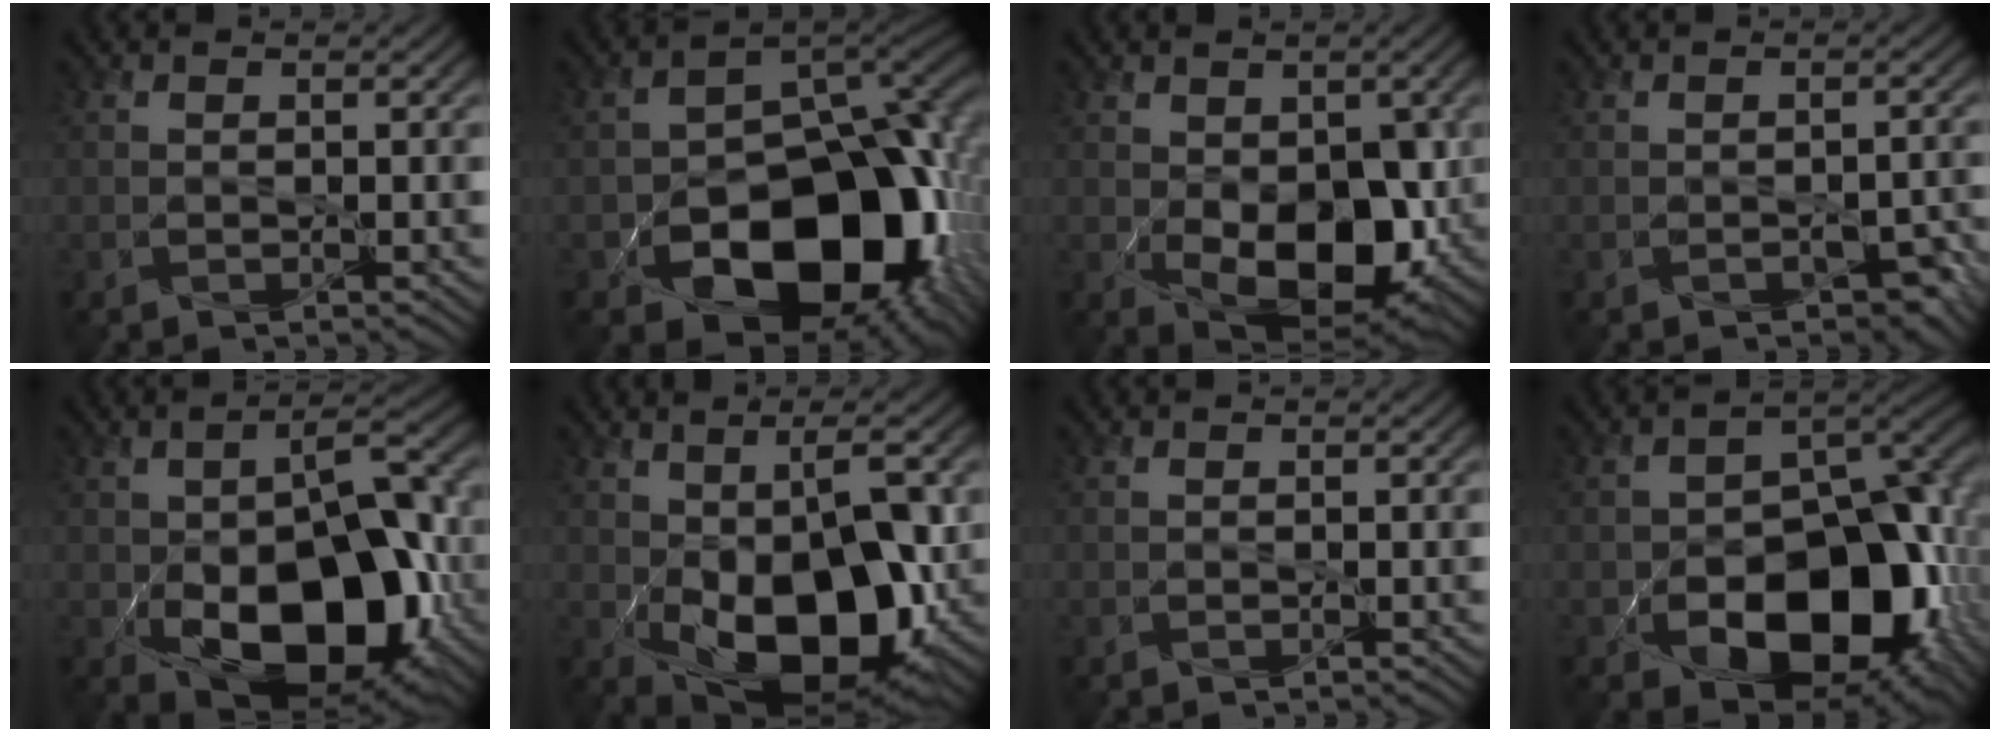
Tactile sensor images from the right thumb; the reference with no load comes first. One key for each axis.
{"total": 18.1, "fx": -6.9, "fy": 11.9, "fz": 11.7, "tx": -0.150, "ty": -0.048, "tz": -0.104}
{"total": 10.7, "fx": -1.6, "fy": 6.5, "fz": 8.3, "tx": -0.137, "ty": -0.028, "tz": -0.016}
{"total": 3.1, "fx": -1.6, "fy": 1.8, "fz": 2.0, "tx": -0.027, "ty": -0.006, "tz": -0.013}
{"total": 16.4, "fx": -4.4, "fy": 9.5, "fz": 12.6, "tx": -0.179, "ty": -0.024, "tz": -0.066}
{"total": 16.1, "fx": -2.6, "fy": 8.7, "fz": 13.3, "tx": -0.206, "ty": -0.031, "tz": -0.035}
{"total": 0.0}
{"total": 16.6, "fx": -5.6, "fy": 11.0, "fz": 11.1, "tx": -0.123, "ty": -0.034, "tz": -0.092}